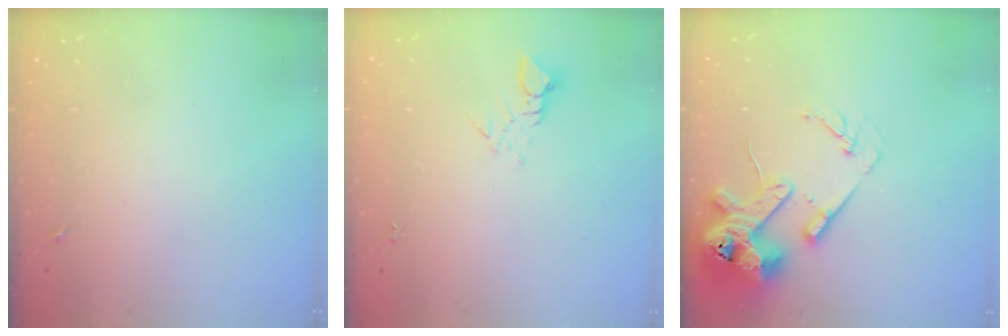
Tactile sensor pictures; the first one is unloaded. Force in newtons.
{"total": 3.5, "press": 3.5, "slide": 0.3}
{"total": 18.8, "press": 18.7, "slide": 2.4}